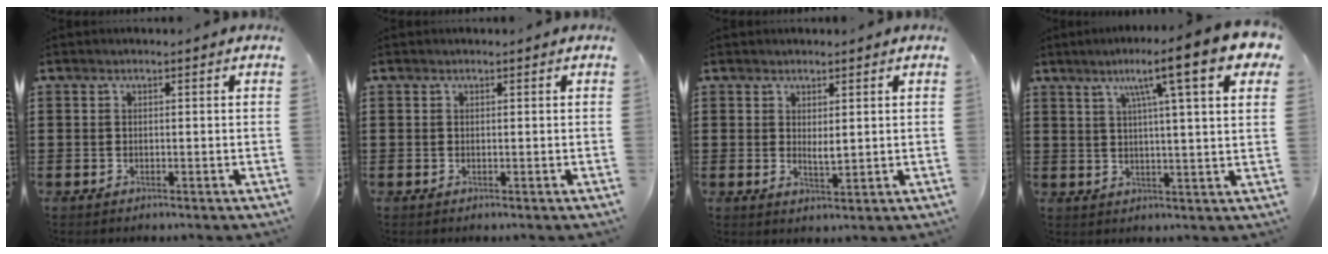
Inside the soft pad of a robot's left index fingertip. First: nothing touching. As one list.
[{"total": 0.0}, {"total": 2.4, "force": [1.1, 0.8, 2.0], "torque": [-0.032, -0.003, 0.018]}, {"total": 12.5, "force": [6.9, 0.8, 10.3], "torque": [-0.185, -0.017, 0.100]}]